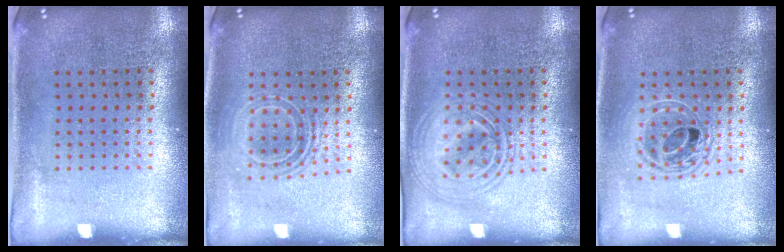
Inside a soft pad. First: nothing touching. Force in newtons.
{"total": 1.8, "press": 1.4, "slide": 1.2}
{"total": 1.9, "press": 1.9, "slide": 0.3}
{"total": 1.7, "press": 1.4, "slide": 1.0}